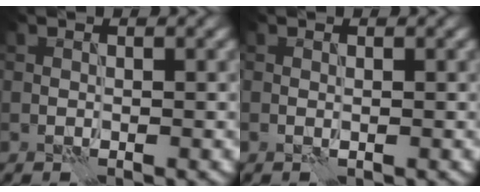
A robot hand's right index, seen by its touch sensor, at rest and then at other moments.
{"total": 0.0}